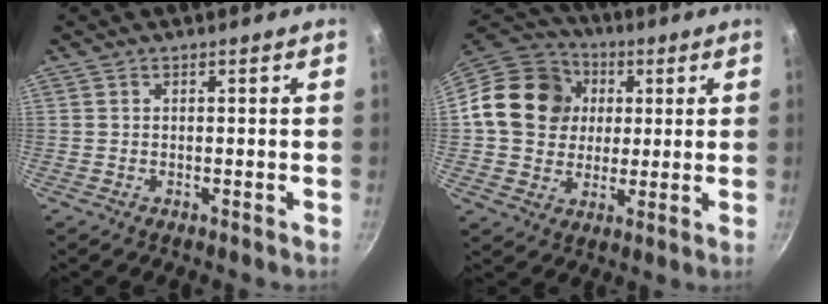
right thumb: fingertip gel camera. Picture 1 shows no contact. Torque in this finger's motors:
{"motor_torque": [0.57, 1.53, 0.43, -0.35, 0.31]}